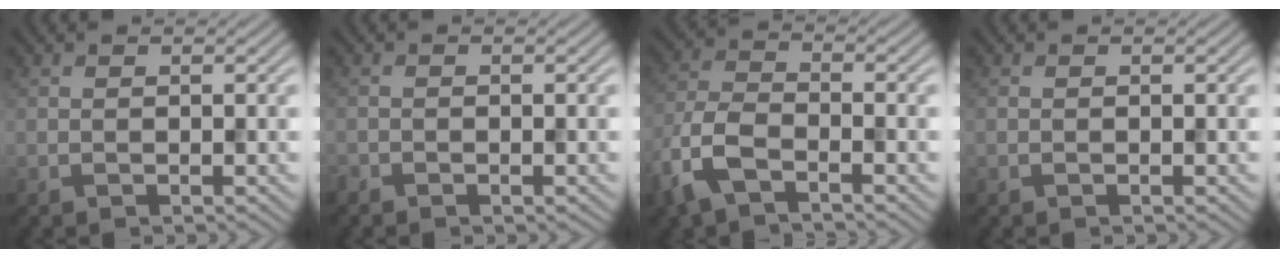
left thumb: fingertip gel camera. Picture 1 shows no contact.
{"total": 0.7, "force": [-0.7, 0.3, 0.1], "torque": [-0.003, -0.003, -0.013]}
{"total": 6.7, "force": [-4.0, 2.9, 4.6], "torque": [-0.112, -0.007, -0.100]}
{"total": 0.0}